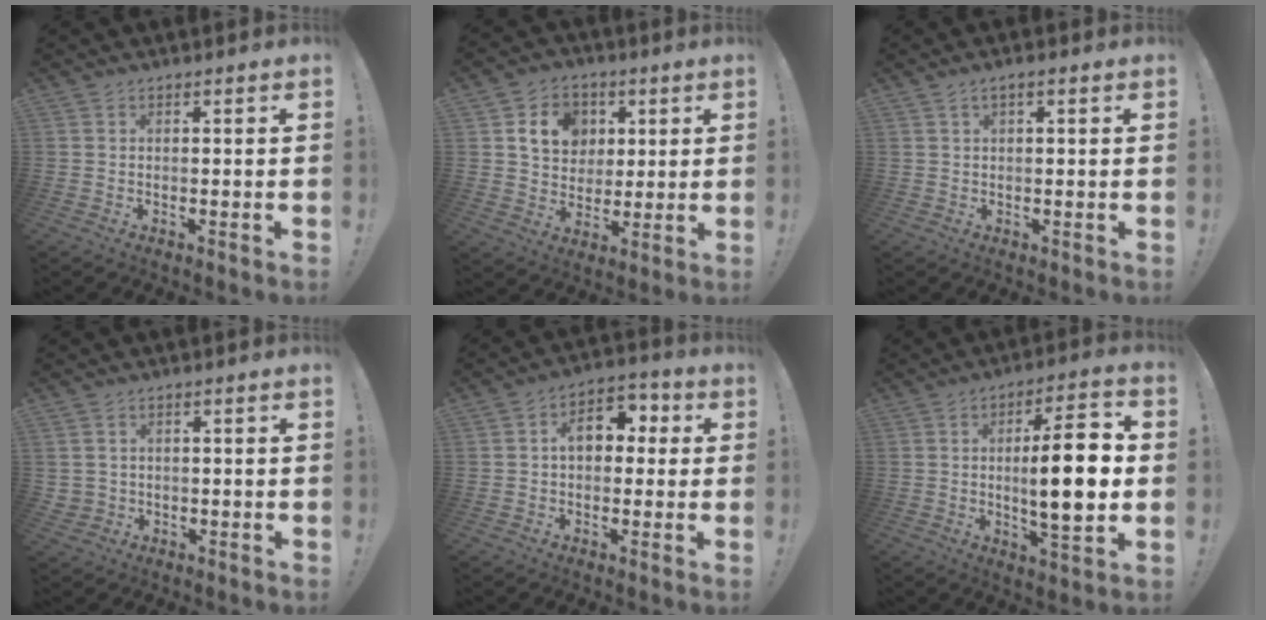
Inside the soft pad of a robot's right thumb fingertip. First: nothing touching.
{"total": 12.9, "force": [4.5, 10.6, 5.7], "torque": [-0.081, -0.009, 0.091]}
{"total": 2.0, "force": [0.7, 0.6, 1.8], "torque": [-0.034, 0.002, 0.012]}
{"total": 2.6, "force": [0.6, 2.5, 0.5], "torque": [-0.002, 0.000, 0.012]}
{"total": 9.9, "force": [1.5, 6.7, 7.0], "torque": [-0.102, 0.012, 0.028]}
{"total": 15.8, "force": [0.6, 3.9, 15.3], "torque": [-0.236, -0.007, -0.003]}